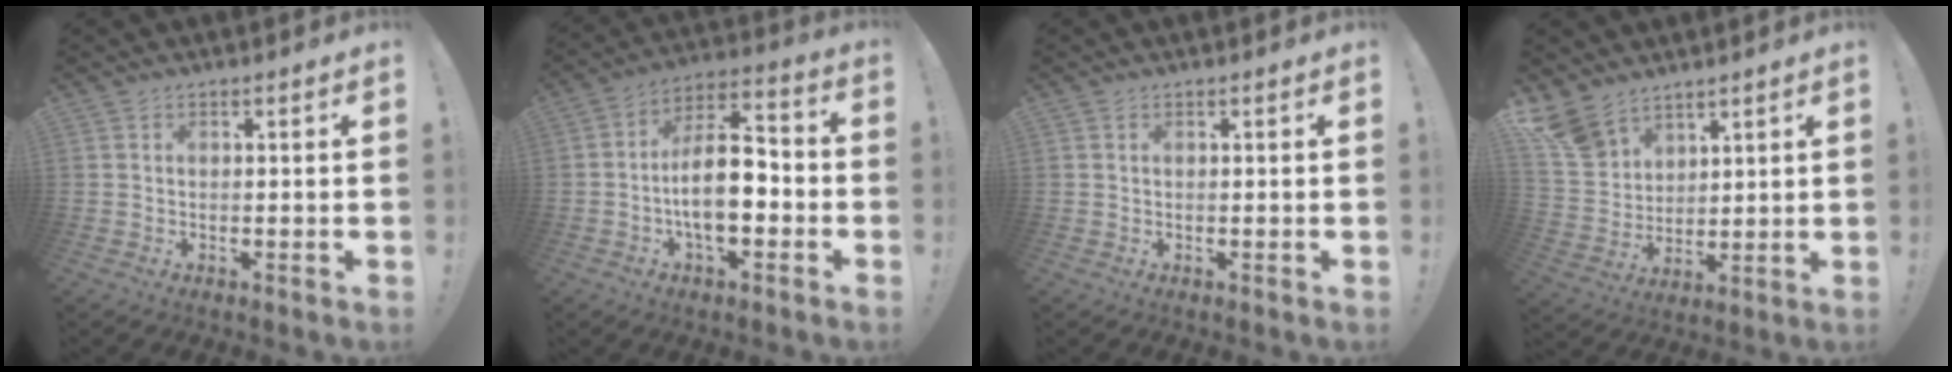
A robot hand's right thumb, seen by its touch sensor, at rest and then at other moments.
{"total": 14.4, "force": [-3.5, 7.1, 12.1], "torque": [-0.214, 0.016, -0.062]}
{"total": 0.0}
{"total": 11.0, "force": [8.7, 6.2, 2.5], "torque": [-0.056, -0.055, 0.176]}